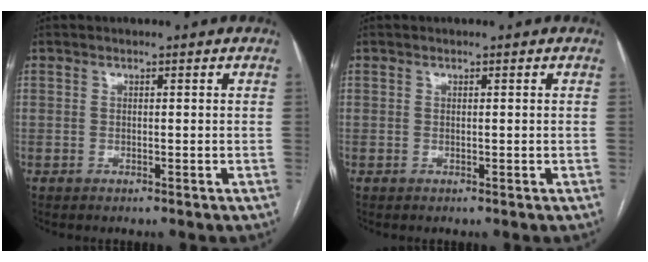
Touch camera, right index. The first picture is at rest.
{"total": 0.0}